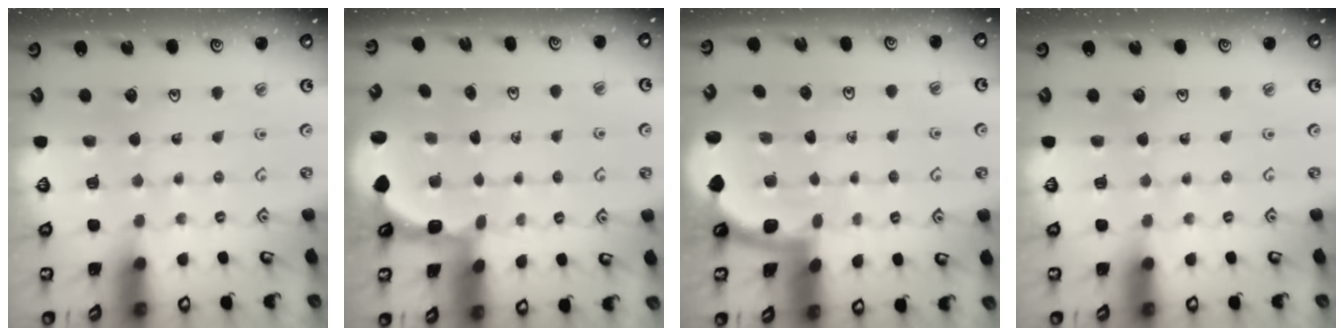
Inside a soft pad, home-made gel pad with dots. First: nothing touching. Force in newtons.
{"total": 1.8, "press": 1.4, "slide": 1.1}
{"total": 1.9, "press": 1.9, "slide": 0.0}
{"total": 0.0}